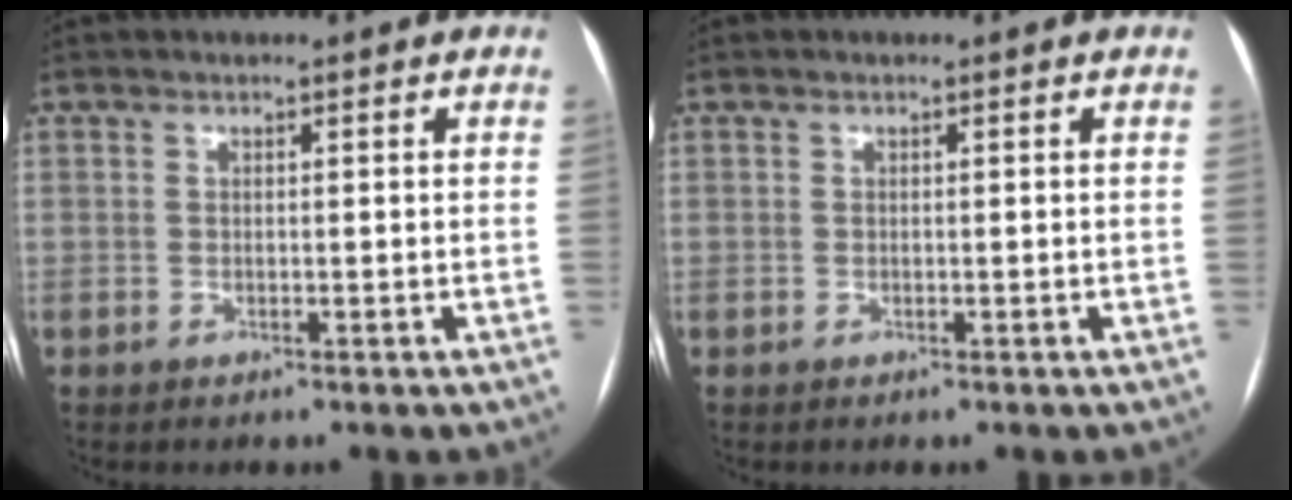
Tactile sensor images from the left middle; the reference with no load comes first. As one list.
[{"total": 0.0}]